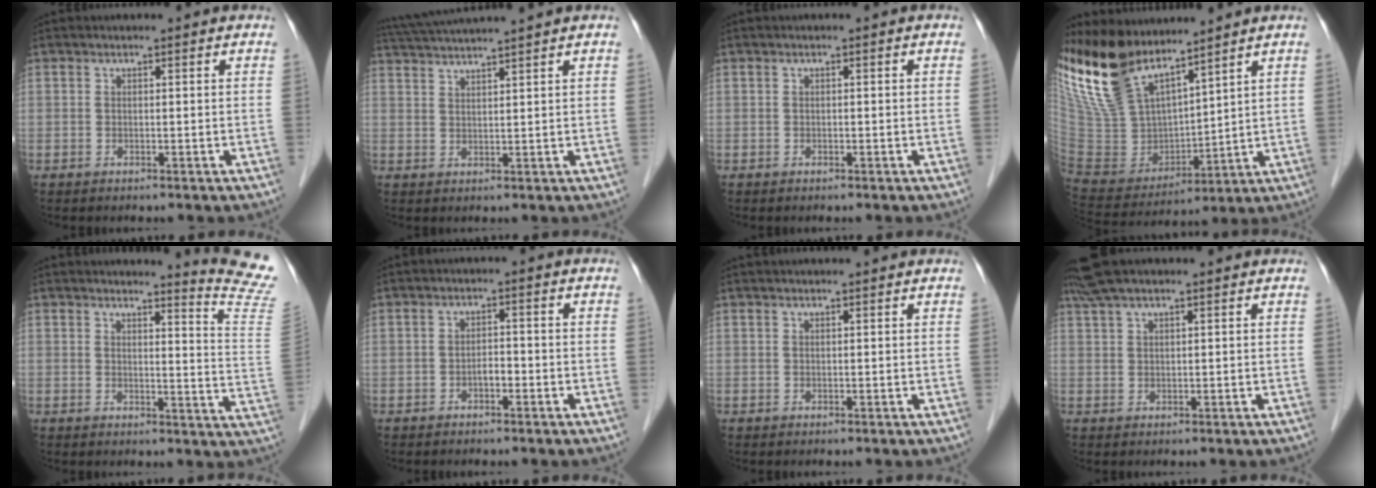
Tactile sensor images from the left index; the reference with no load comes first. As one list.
[{"total": 8.1, "force": [7.3, -1.6, 3.0], "torque": [-0.057, 0.020, 0.123]}, {"total": 0.0}, {"total": 16.1, "force": [12.9, 5.2, 8.2], "torque": [-0.179, 0.002, 0.264]}, {"total": 11.1, "force": [10.8, -2.3, 1.5], "torque": [-0.019, -0.128, 0.101]}, {"total": 1.7, "force": [-1.1, 0.7, 1.1], "torque": [-0.015, 0.001, -0.020]}, {"total": 2.7, "force": [2.5, 0.0, 1.0], "torque": [-0.008, 0.022, 0.035]}, {"total": 4.6, "force": [3.6, 1.2, 2.5], "torque": [-0.059, 0.027, 0.076]}]